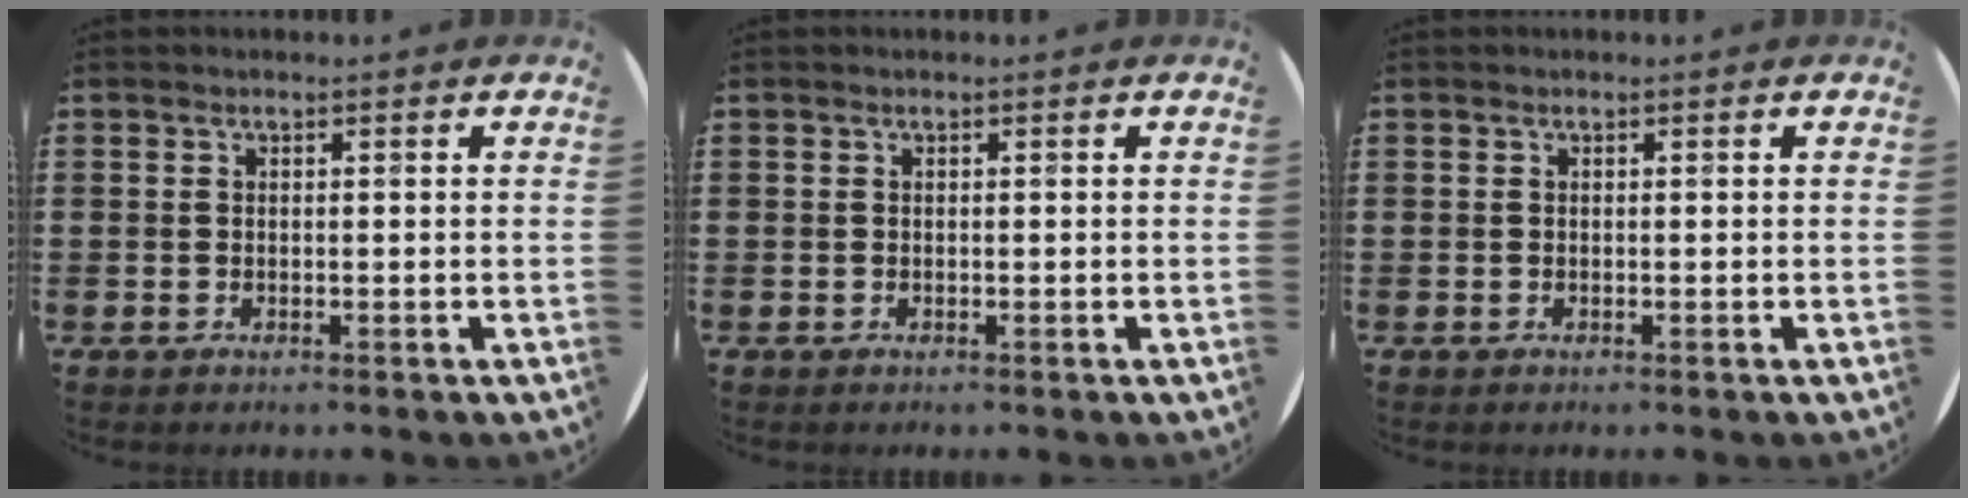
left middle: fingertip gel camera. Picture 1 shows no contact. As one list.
[{"total": 0.0}, {"total": 0.0}]